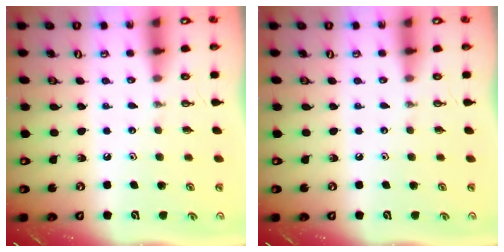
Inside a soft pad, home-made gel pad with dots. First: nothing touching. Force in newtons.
{"total": 0.0}